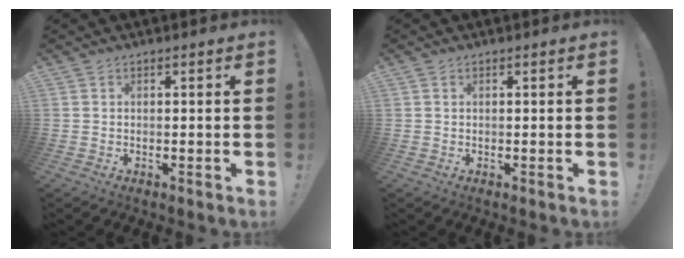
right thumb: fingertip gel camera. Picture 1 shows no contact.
{"total": 0.0}